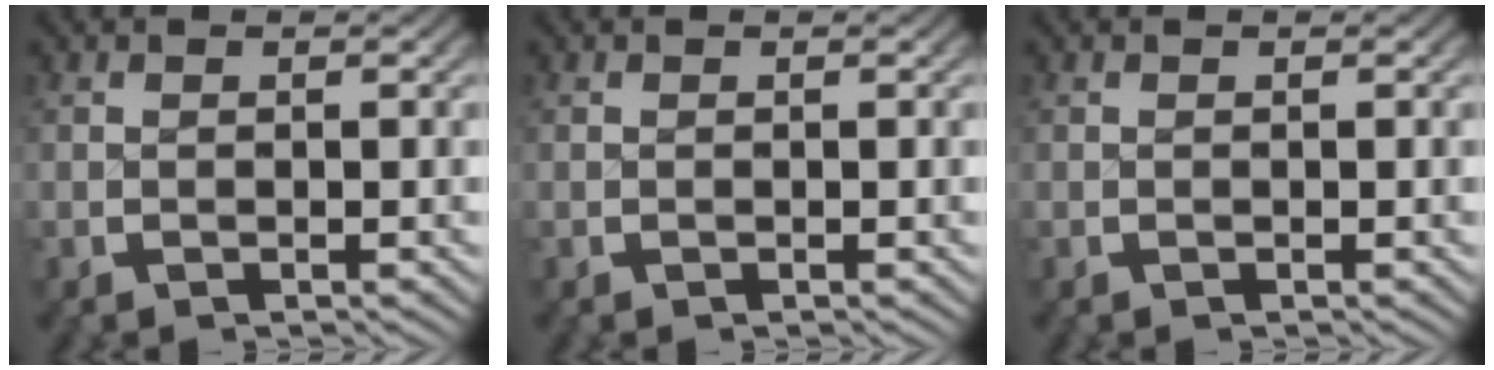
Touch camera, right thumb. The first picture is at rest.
{"total": 0.0}
{"total": 0.0}